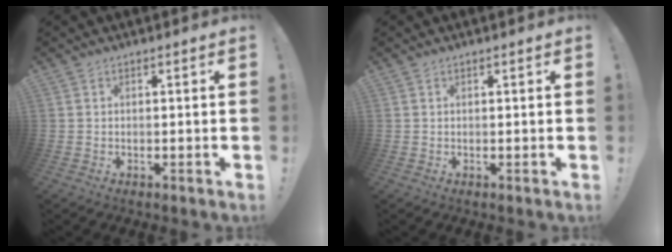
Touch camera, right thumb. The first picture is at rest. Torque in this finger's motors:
{"motor_torque": [0.09, 0.09, 0.06, 0.00, 0.00]}